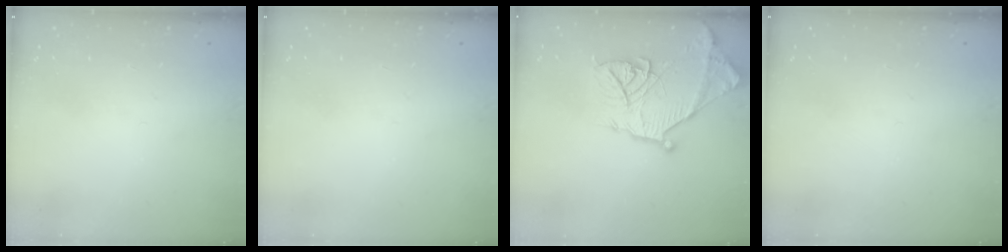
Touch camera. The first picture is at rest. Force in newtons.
{"total": 0.0}
{"total": 18.2, "press": 18.2, "slide": 1.4}
{"total": 0.0}